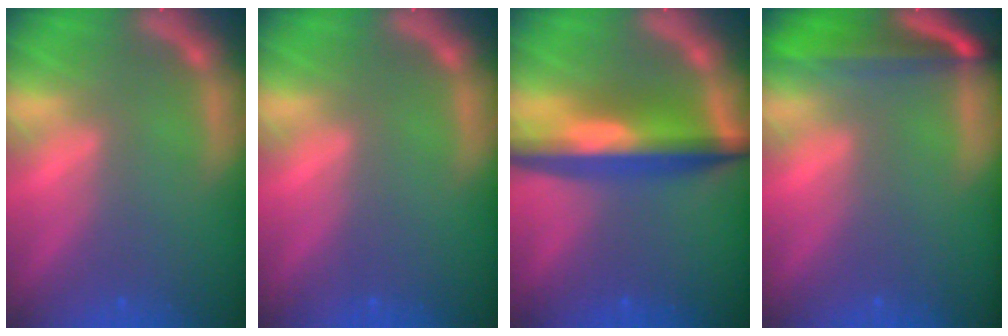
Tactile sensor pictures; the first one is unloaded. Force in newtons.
{"total": 0.0}
{"total": 8.0}
{"total": 6.0}